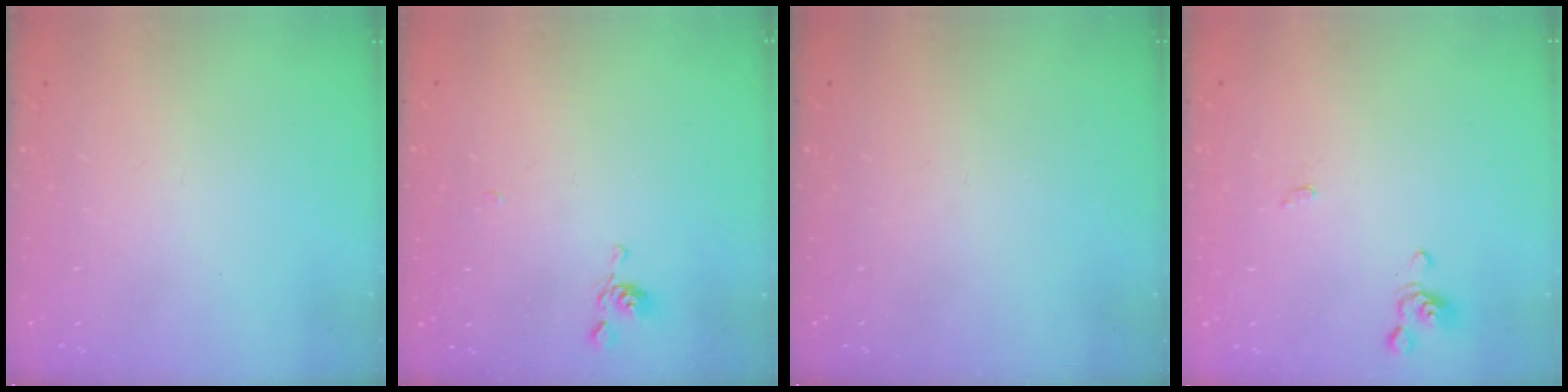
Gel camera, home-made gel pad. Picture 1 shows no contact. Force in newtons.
{"total": 5.7, "press": 5.7, "slide": 0.2}
{"total": 0.0}
{"total": 0.0}